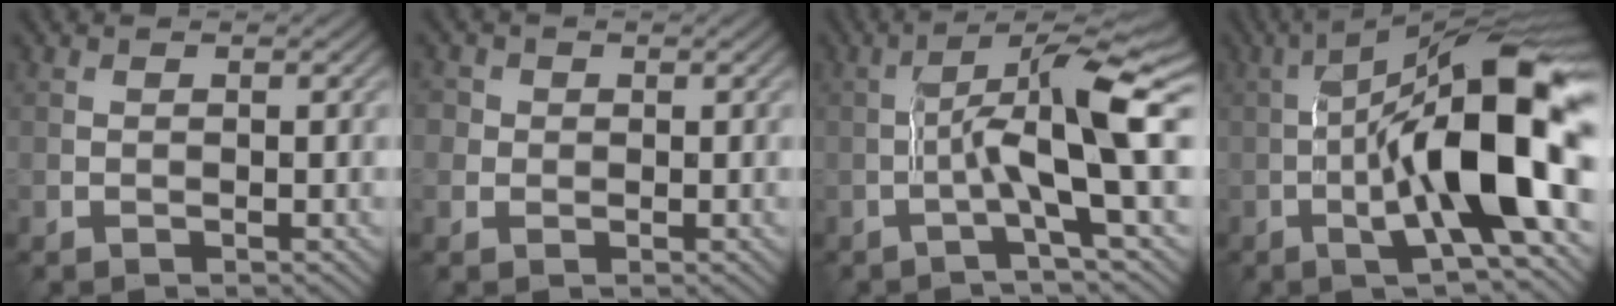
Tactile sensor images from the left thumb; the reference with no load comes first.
{"total": 2.0, "force": [0.4, 1.9, 0.6], "torque": [-0.018, 0.002, 0.002]}
{"total": 9.1, "force": [-0.9, 0.9, 9.0], "torque": [-0.153, 0.023, -0.029]}
{"total": 16.7, "force": [-2.4, 4.8, 15.8], "torque": [-0.249, 0.026, -0.051]}